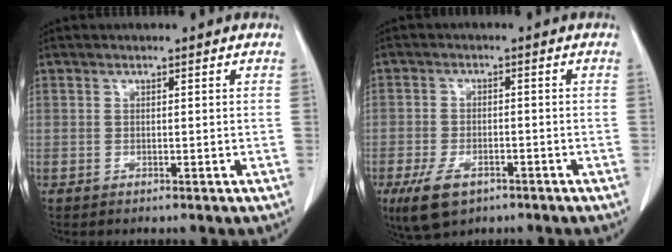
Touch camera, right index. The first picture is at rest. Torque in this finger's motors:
{"motor_torque": [-1.30, -0.23, -1.05, -0.21]}